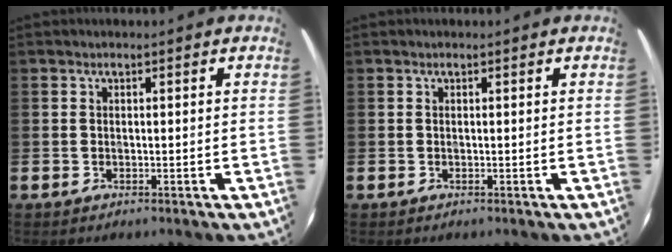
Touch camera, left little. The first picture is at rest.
{"total": 0.0}